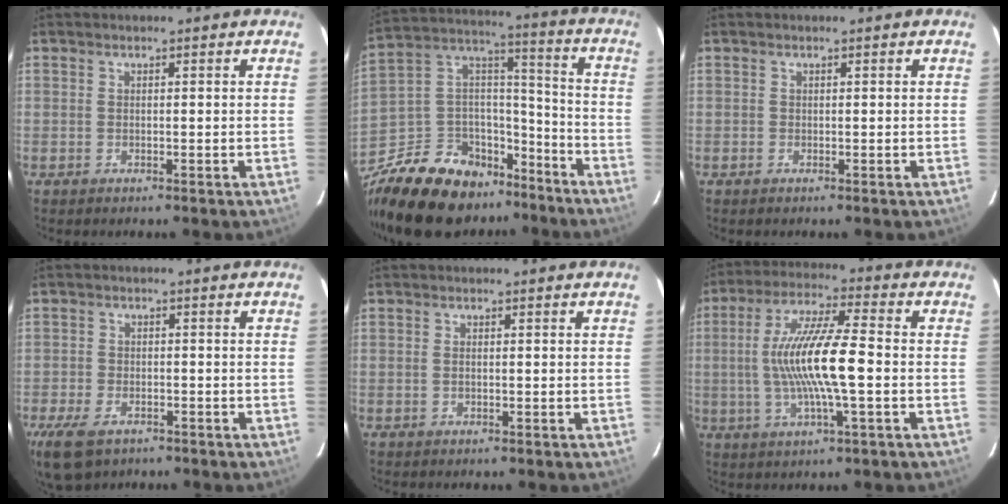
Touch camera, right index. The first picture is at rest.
{"total": 25.7, "force": [-19.0, 13.5, 10.8], "torque": [-0.247, 0.063, -0.292]}
{"total": 0.0}
{"total": 10.3, "force": [-6.2, 5.8, 5.7], "torque": [-0.150, -0.023, -0.110]}
{"total": 0.7, "force": [-0.1, 0.3, 0.6], "torque": [-0.013, 0.002, -0.003]}
{"total": 13.9, "force": [-1.2, 1.7, 13.8], "torque": [-0.260, 0.005, -0.024]}